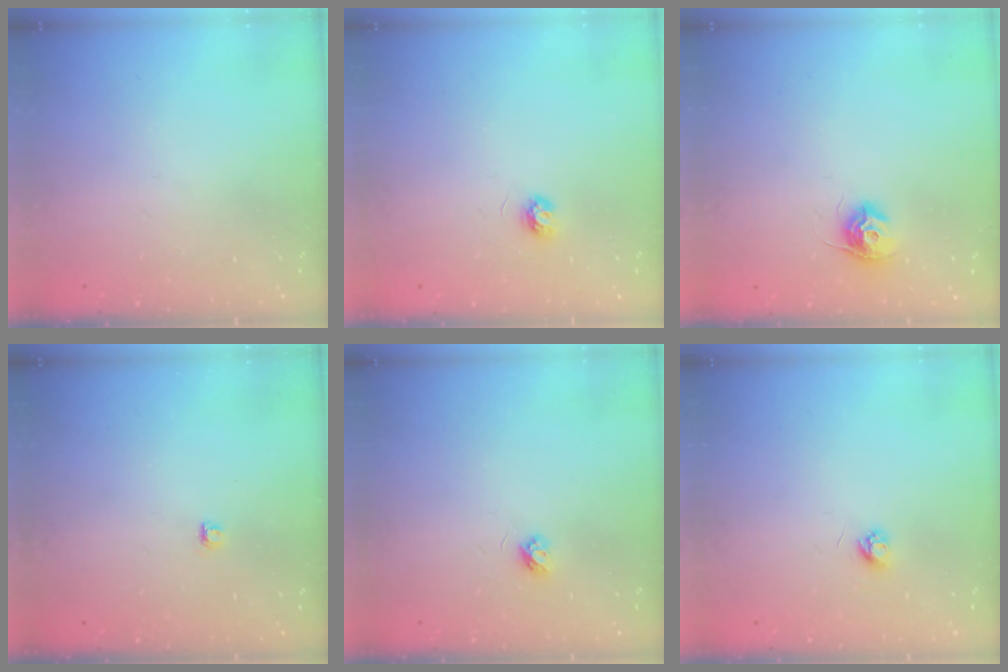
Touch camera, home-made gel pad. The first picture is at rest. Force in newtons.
{"total": 3.5, "press": 3.4, "slide": 0.3}
{"total": 9.5, "press": 9.5, "slide": 0.3}
{"total": 2.8, "press": 2.8, "slide": 0.4}
{"total": 3.3, "press": 3.3, "slide": 0.3}
{"total": 3.2, "press": 3.2, "slide": 0.4}